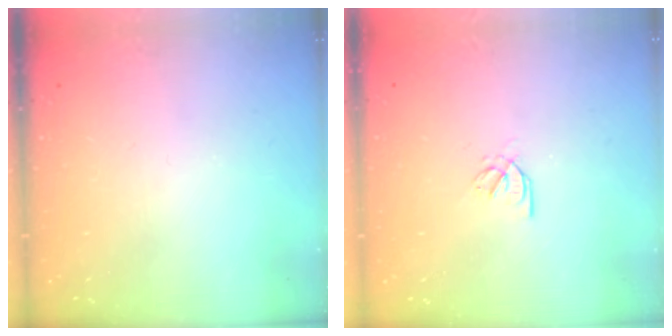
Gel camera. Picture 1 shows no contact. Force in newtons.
{"total": 2.1, "press": 2.0, "slide": 0.5}